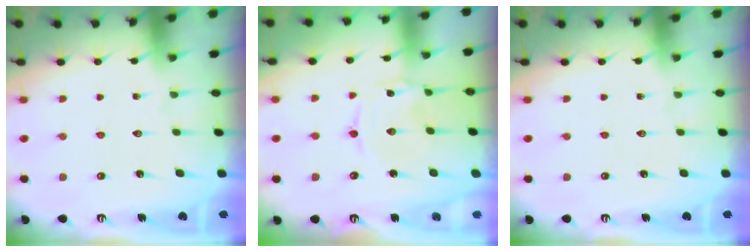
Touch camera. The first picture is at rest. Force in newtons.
{"total": 1.1, "press": 1.1, "slide": 0.2}
{"total": 0.0}